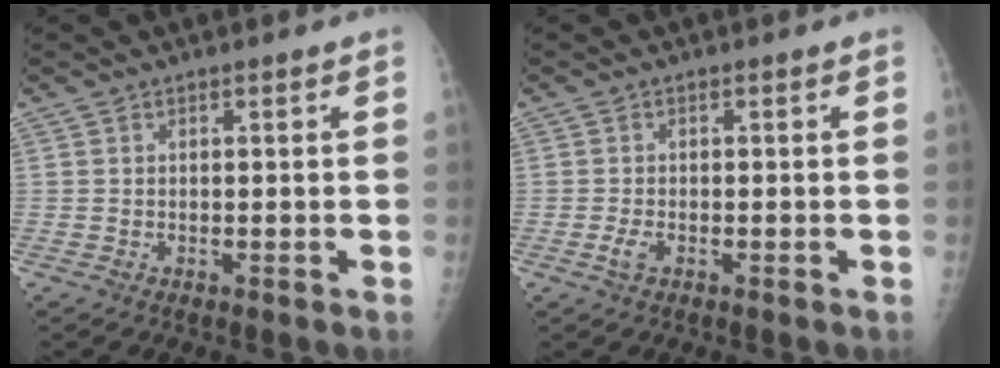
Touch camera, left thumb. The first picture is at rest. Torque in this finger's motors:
{"motor_torque": [-0.19, -0.18, 0.03, -0.02, 0.00]}